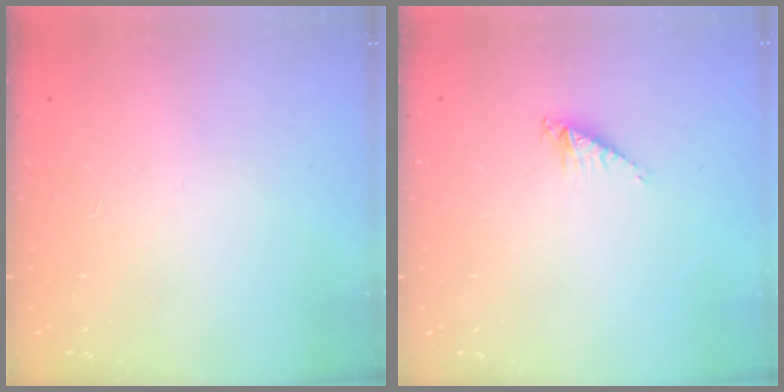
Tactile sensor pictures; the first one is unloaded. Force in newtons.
{"total": 2.7, "press": 2.7, "slide": 0.3}